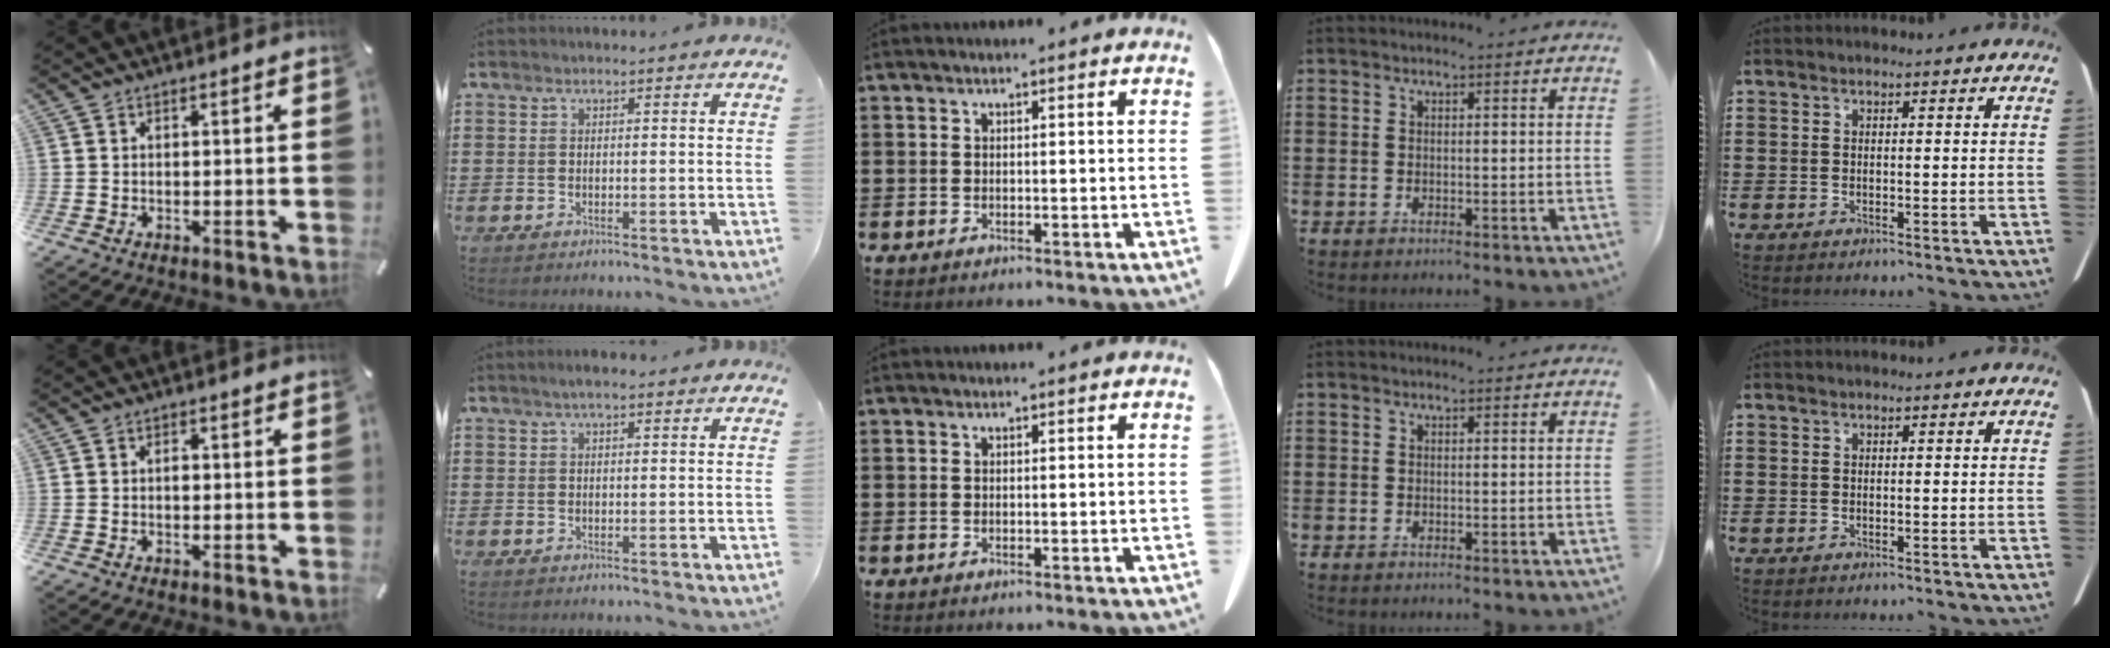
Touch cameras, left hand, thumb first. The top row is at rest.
{"thumb": {"total": 1.1, "force": [0.0, 0.6, 0.9], "torque": [-0.010, -0.004, -0.001]}, "index": {"total": 1.9, "force": [1.2, 0.5, 1.4], "torque": [-0.029, 0.005, 0.020]}}